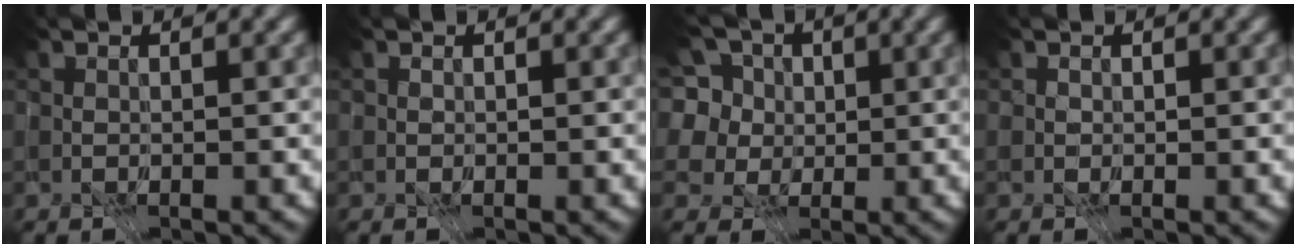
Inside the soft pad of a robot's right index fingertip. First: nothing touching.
{"total": 1.8, "force": [0.9, 1.2, 0.9], "torque": [-0.010, 0.007, 0.004]}
{"total": 5.3, "force": [2.3, 3.9, 2.7], "torque": [-0.066, 0.021, 0.010]}
{"total": 2.5, "force": [1.2, 1.8, 1.2], "torque": [-0.013, 0.008, 0.004]}